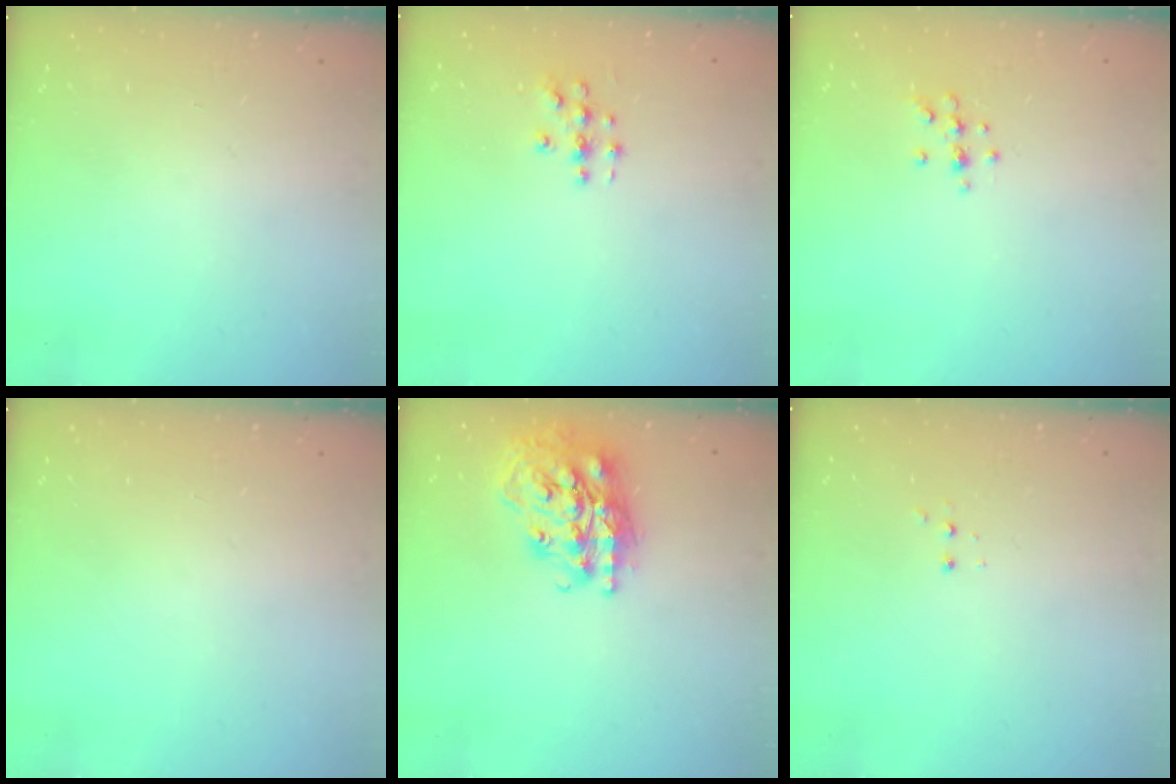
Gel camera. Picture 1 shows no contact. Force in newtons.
{"total": 3.4, "press": 3.4, "slide": 0.2}
{"total": 6.5, "press": 6.2, "slide": 2.1}
{"total": 0.0}
{"total": 20.5, "press": 20.5, "slide": 1.6}
{"total": 2.8, "press": 2.8, "slide": 0.5}